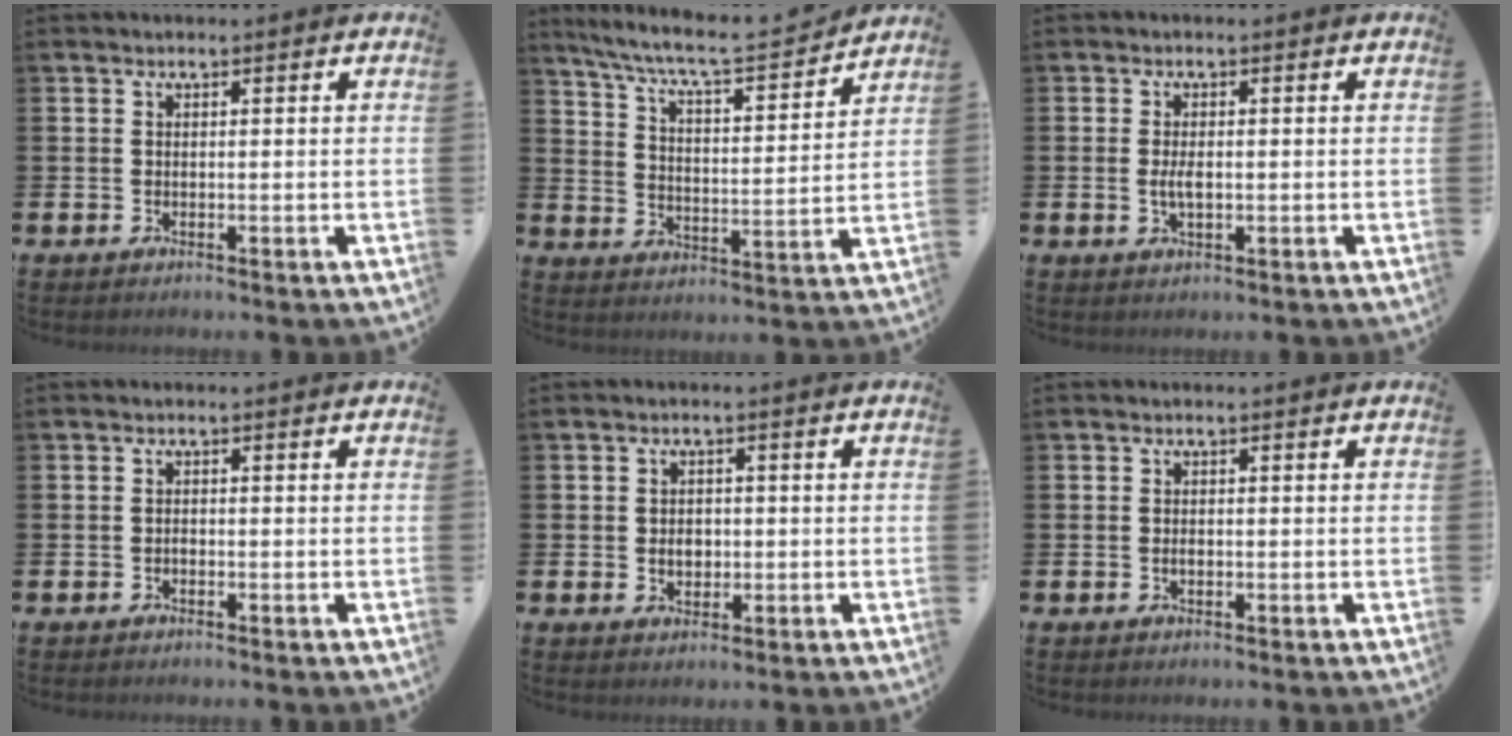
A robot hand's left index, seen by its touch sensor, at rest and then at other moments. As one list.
[{"total": 7.9, "force": [7.3, 0.9, 3.0], "torque": [-0.087, -0.051, 0.122]}, {"total": 2.3, "force": [-0.1, 1.1, 2.1], "torque": [-0.035, 0.000, -0.003]}, {"total": 0.6, "force": [-0.4, 0.3, 0.2], "torque": [-0.008, 0.000, -0.008]}, {"total": 2.4, "force": [-0.2, 2.0, 1.4], "torque": [-0.010, -0.002, -0.010]}, {"total": 0.9, "force": [-0.2, 0.5, 0.7], "torque": [-0.016, 0.003, -0.004]}]